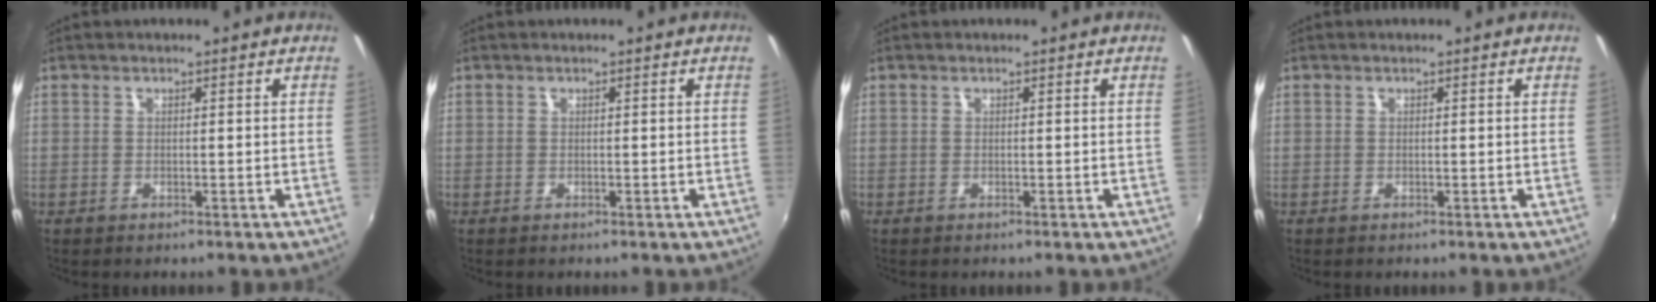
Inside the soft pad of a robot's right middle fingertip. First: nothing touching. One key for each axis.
{"total": 0.0}
{"total": 0.0}
{"total": 0.0}